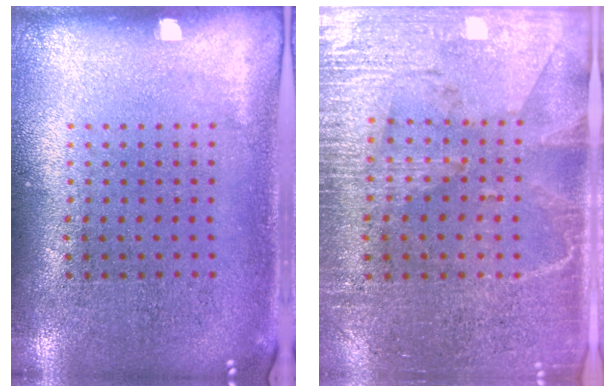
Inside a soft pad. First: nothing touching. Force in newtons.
{"total": 3.3, "press": 3.0, "slide": 1.5}